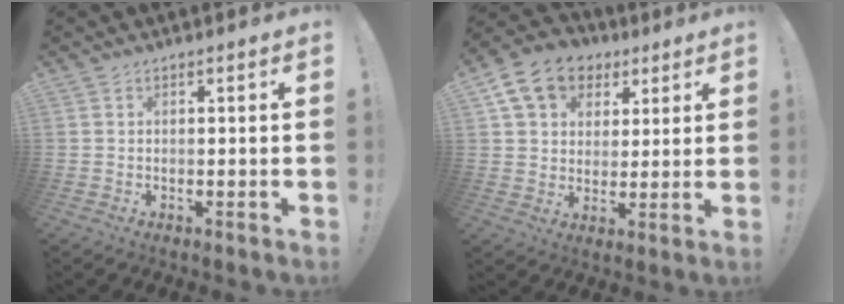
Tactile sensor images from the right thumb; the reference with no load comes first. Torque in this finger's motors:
{"motor_torque": [-0.39, 0.82, 0.86, 0.41, 0.22]}